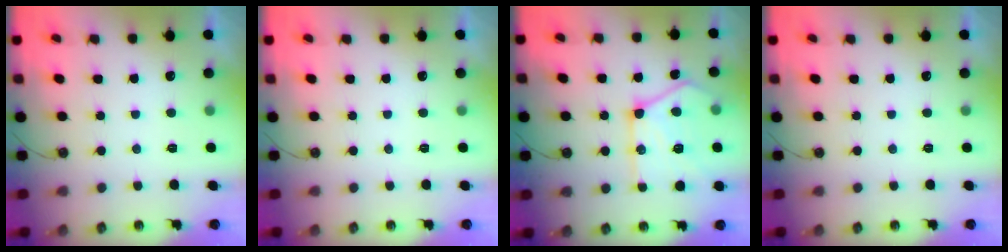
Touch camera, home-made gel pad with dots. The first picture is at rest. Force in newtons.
{"total": 0.0}
{"total": 19.2, "press": 19.1, "slide": 1.7}
{"total": 0.0}